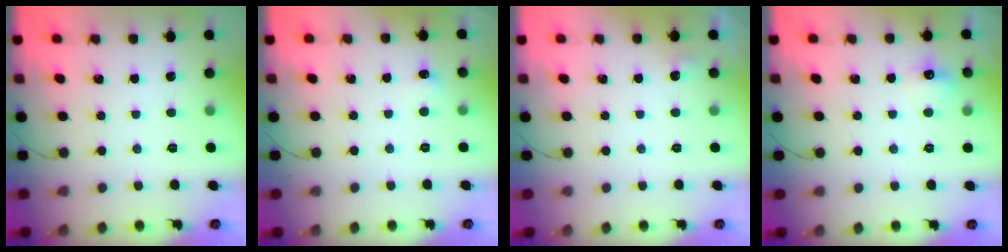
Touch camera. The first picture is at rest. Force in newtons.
{"total": 3.8, "press": 3.6, "slide": 1.1}
{"total": 11.5, "press": 3.2, "slide": 11.1}
{"total": 6.2, "press": 5.9, "slide": 2.0}